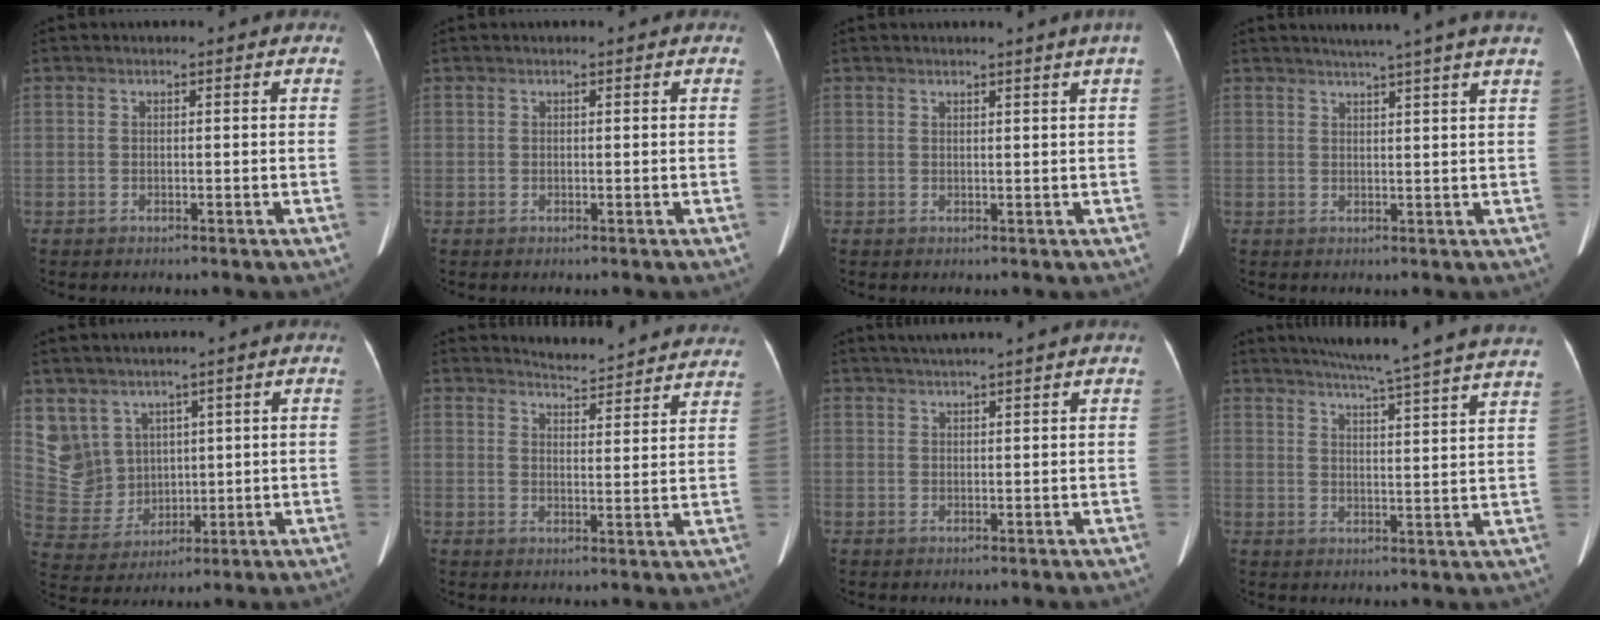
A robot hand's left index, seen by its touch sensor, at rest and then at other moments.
{"total": 0.0}
{"total": 1.9, "force": [1.2, -0.8, 1.2], "torque": [-0.013, -0.014, 0.016]}
{"total": 8.2, "force": [6.7, -1.5, 4.5], "torque": [-0.057, 0.015, 0.068]}
{"total": 8.8, "force": [5.0, 7.3, 0.4], "torque": [-0.027, 0.008, 0.124]}
{"total": 14.1, "force": [13.8, 1.2, 2.6], "torque": [-0.021, -0.037, 0.150]}
{"total": 4.4, "force": [3.5, -1.1, 2.4], "torque": [-0.035, 0.022, 0.059]}
{"total": 21.5, "force": [19.1, -1.7, 9.8], "torque": [-0.153, -0.037, 0.237]}